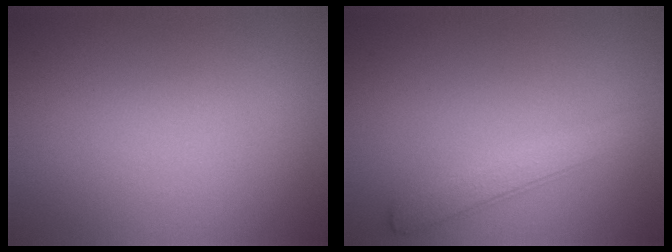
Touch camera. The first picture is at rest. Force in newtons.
{"total": 2.6, "press": 2.6, "slide": 0.1}